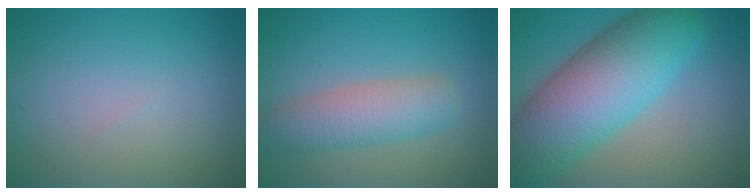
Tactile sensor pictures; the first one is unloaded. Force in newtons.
{"total": 4.8, "press": 4.8, "slide": 0.2}
{"total": 12.2, "press": 12.2, "slide": 0.4}